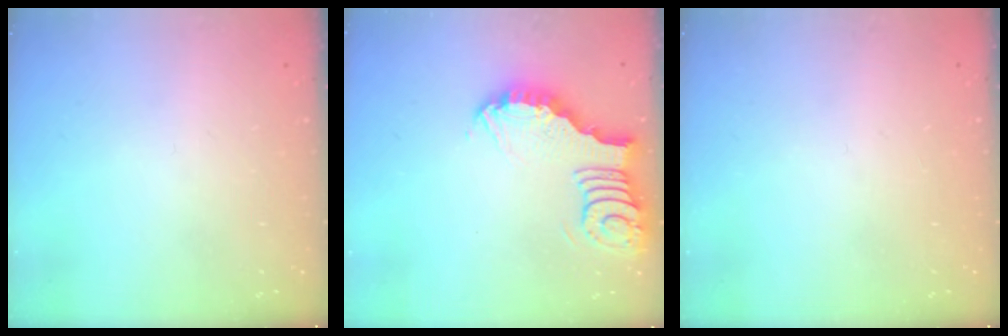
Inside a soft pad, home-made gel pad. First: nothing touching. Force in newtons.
{"total": 4.7, "press": 4.7, "slide": 0.4}
{"total": 1.5, "press": 1.5, "slide": 0.1}